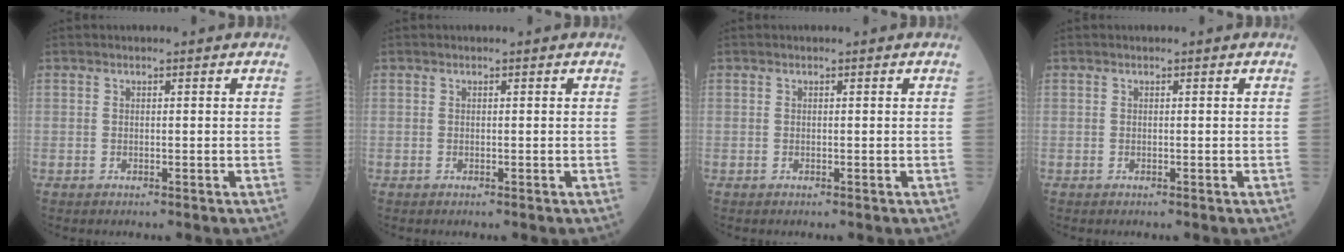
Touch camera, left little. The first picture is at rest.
{"total": 0.0}
{"total": 0.0}
{"total": 0.0}